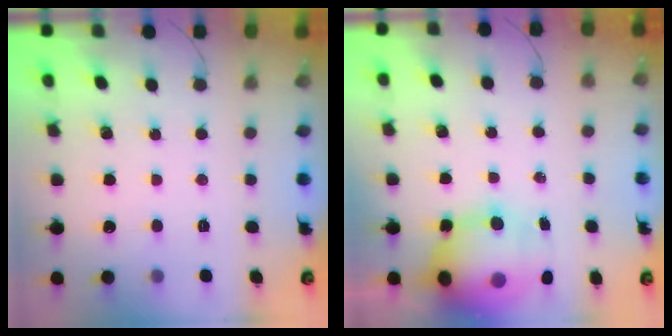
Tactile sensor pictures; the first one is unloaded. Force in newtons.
{"total": 16.9, "press": 16.3, "slide": 4.5}